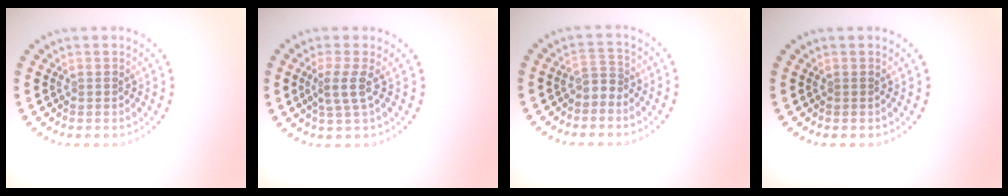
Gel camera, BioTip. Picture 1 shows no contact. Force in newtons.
{"total": 2.2, "press": 1.6, "slide": 1.4}
{"total": 1.5, "press": 1.0, "slide": 1.1}
{"total": 0.0}